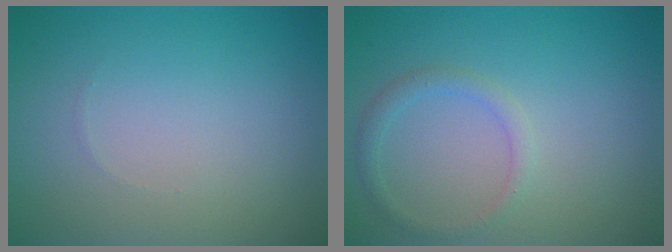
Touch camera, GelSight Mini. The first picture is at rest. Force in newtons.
{"total": 1.5, "press": 1.5, "slide": 0.1}